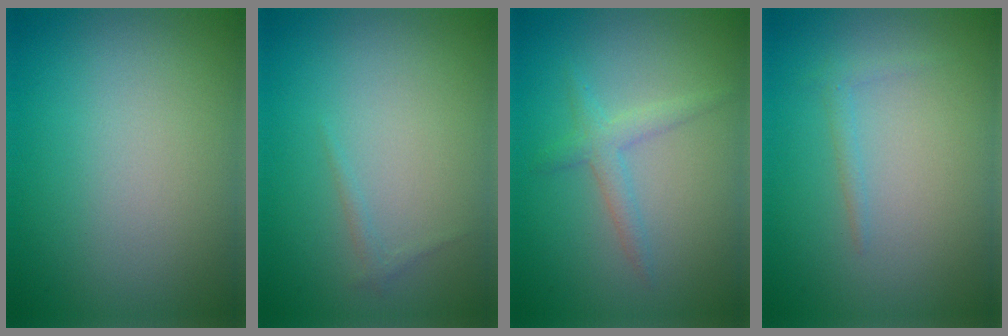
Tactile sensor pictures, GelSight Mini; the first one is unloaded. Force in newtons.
{"total": 0.6, "press": 0.6, "slide": 0.0}
{"total": 1.9, "press": 1.9, "slide": 0.1}
{"total": 0.9, "press": 0.9, "slide": 0.0}